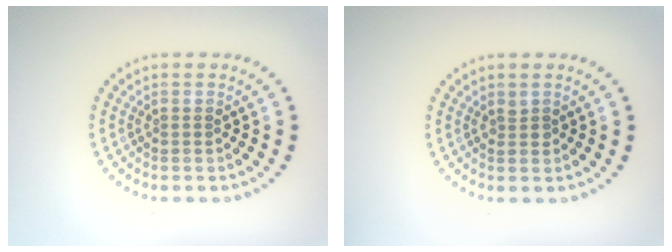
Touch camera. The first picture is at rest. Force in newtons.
{"total": 0.6, "press": 0.6, "slide": 0.2}